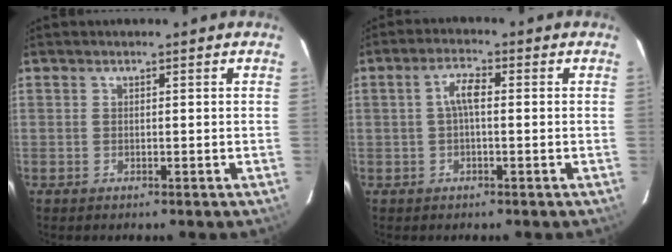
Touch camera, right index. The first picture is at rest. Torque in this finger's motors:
{"motor_torque": [0.32, -0.24, 0.25, 0.07]}